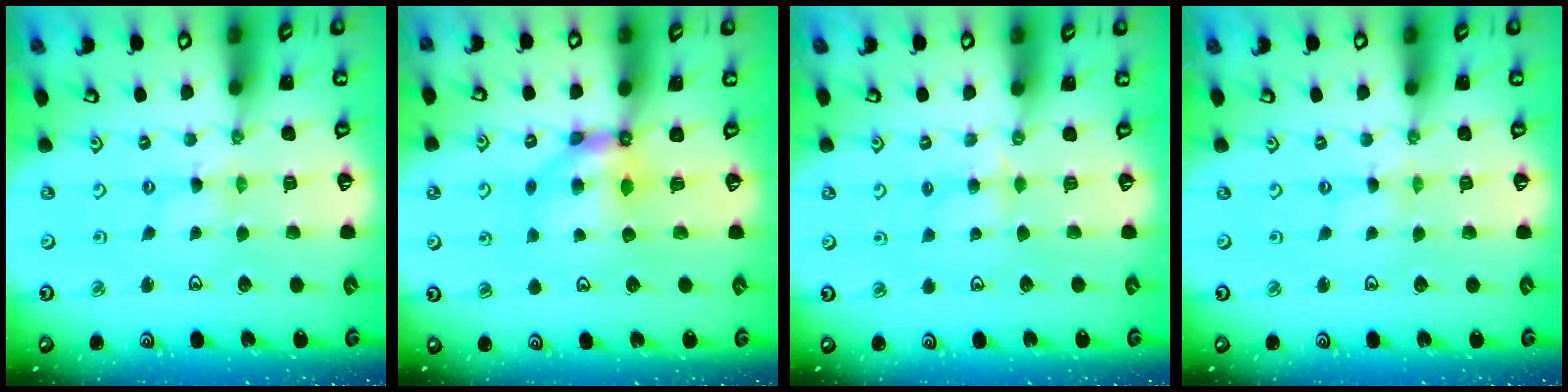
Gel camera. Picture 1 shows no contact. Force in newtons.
{"total": 6.5, "press": 6.5, "slide": 0.5}
{"total": 3.5, "press": 3.5, "slide": 0.4}
{"total": 0.0}